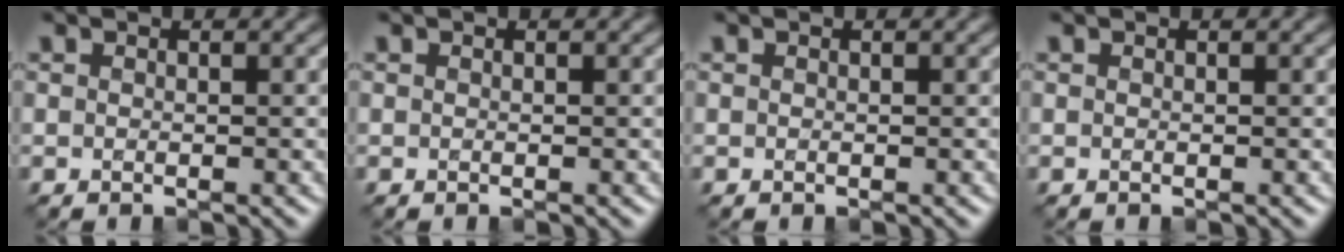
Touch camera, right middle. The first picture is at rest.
{"total": 0.0}
{"total": 0.0}
{"total": 0.0}